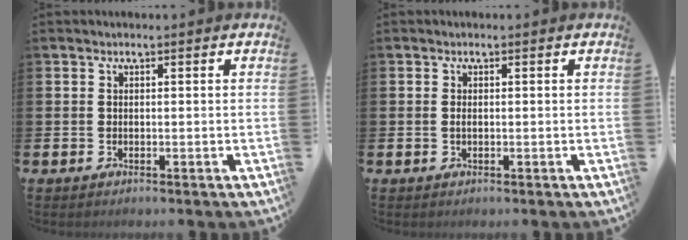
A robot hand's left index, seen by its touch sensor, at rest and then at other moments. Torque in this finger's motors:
{"motor_torque": [0.19, 0.30, 0.00, 0.00]}